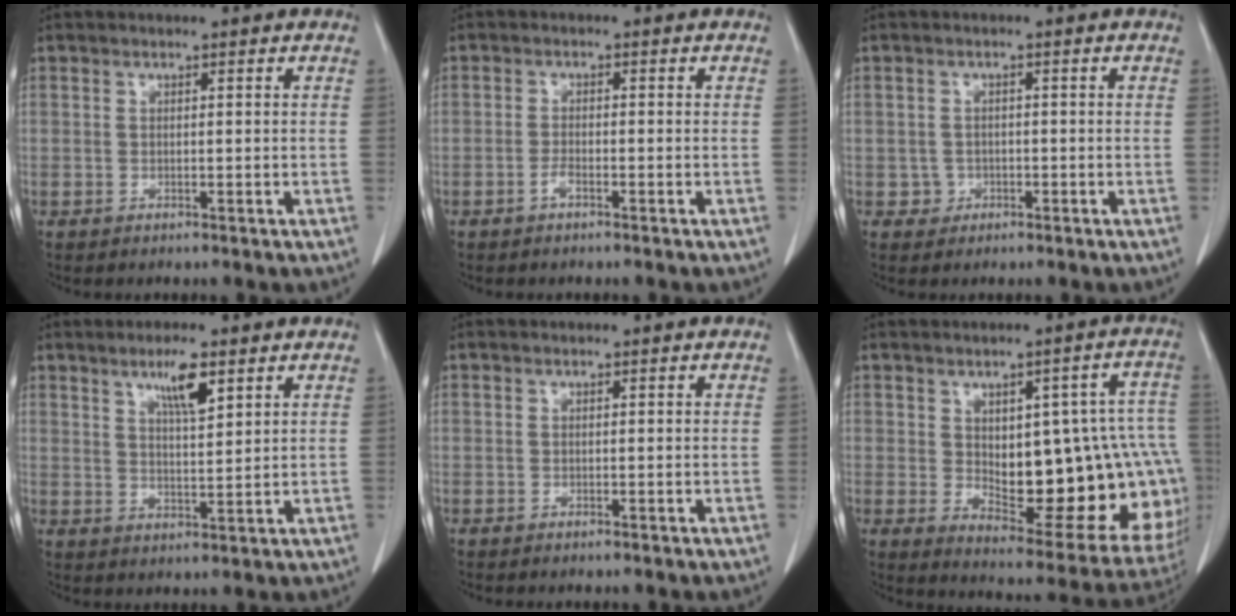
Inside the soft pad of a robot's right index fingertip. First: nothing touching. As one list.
[{"total": 1.3, "force": [-0.8, 0.3, 1.0], "torque": [-0.017, 0.003, -0.013]}, {"total": 1.9, "force": [-0.6, 1.8, -0.1], "torque": [0.014, 0.011, -0.008]}, {"total": 5.5, "force": [3.2, 0.8, 4.4], "torque": [-0.079, -0.003, 0.055]}, {"total": 0.0}, {"total": 22.0, "force": [-1.1, 8.7, 20.2], "torque": [-0.183, 0.030, 0.020]}]